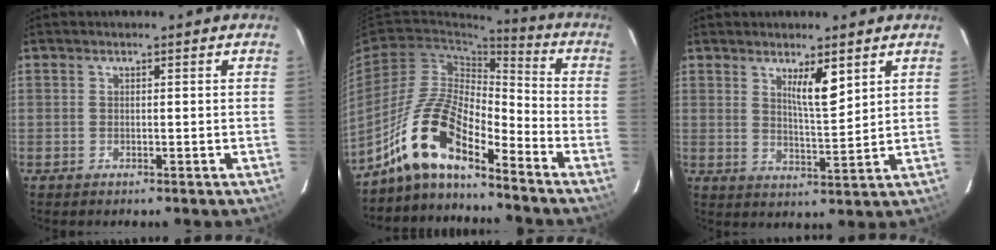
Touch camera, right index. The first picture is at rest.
{"total": 12.8, "force": [-9.5, 3.3, 7.9], "torque": [-0.160, 0.022, -0.176]}
{"total": 5.5, "force": [3.0, 0.8, 4.6], "torque": [-0.081, -0.009, 0.056]}